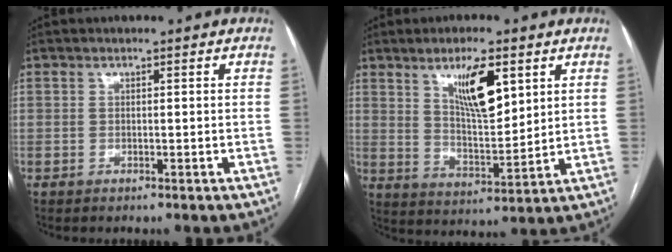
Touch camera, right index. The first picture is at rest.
{"total": 9.7, "force": [4.7, 2.4, 8.1], "torque": [-0.146, -0.004, 0.090]}